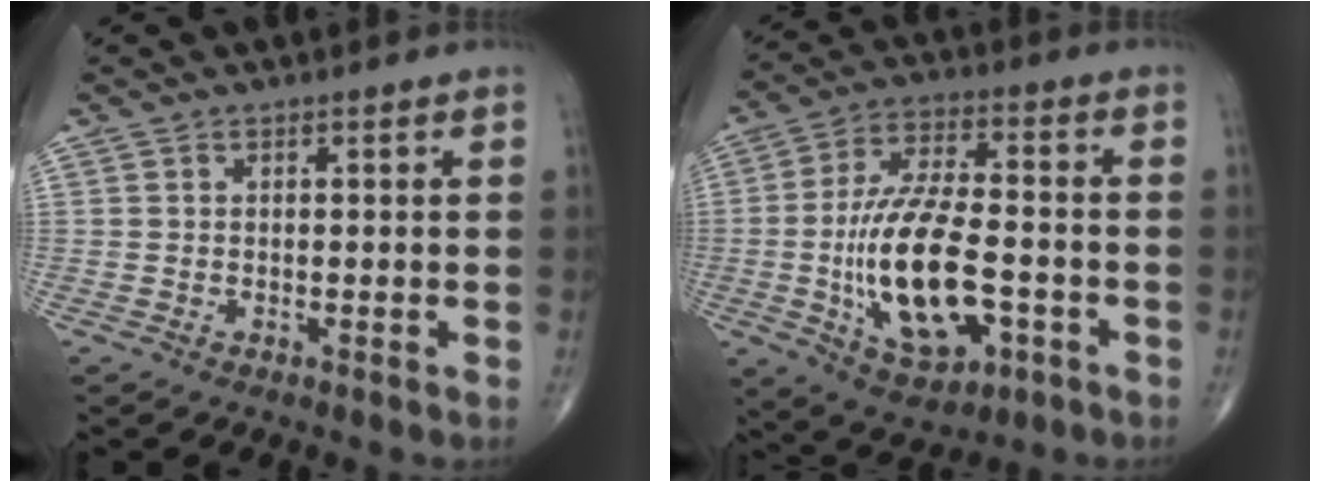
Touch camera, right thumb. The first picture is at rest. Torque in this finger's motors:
{"motor_torque": [2.50, 2.51, 2.03, -0.31, 0.22]}